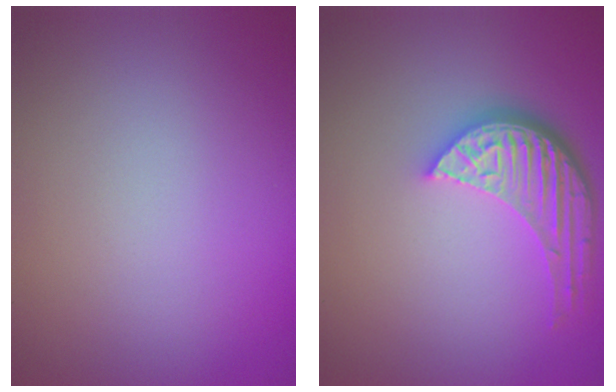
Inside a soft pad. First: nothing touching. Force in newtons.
{"total": 5.3, "press": 3.9, "slide": 3.5}